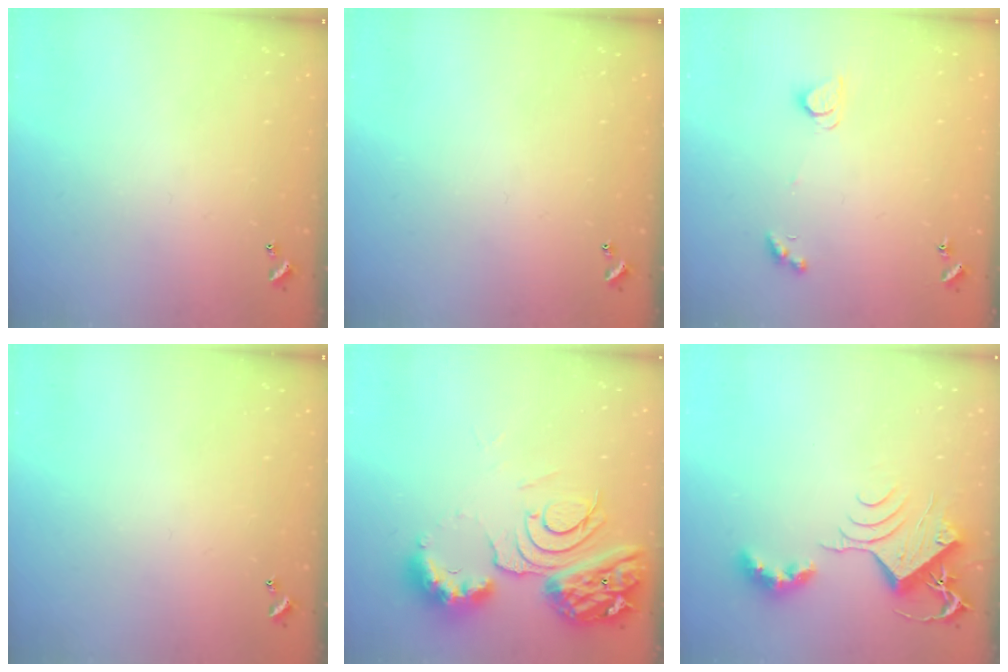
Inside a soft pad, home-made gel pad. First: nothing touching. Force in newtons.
{"total": 0.0}
{"total": 2.1, "press": 2.1, "slide": 0.4}
{"total": 0.0}
{"total": 14.1, "press": 14.1, "slide": 1.5}
{"total": 9.4, "press": 9.4, "slide": 1.1}